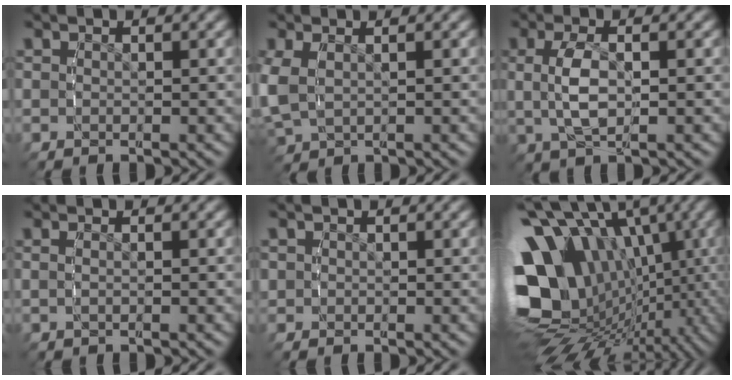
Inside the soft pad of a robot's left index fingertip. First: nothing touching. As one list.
[{"total": 4.5, "force": [-0.3, 3.9, 2.4], "torque": [-0.093, -0.015, 0.001]}, {"total": 4.2, "force": [-0.7, 2.1, 3.6], "torque": [-0.094, 0.001, -0.013]}, {"total": 0.8, "force": [-0.5, 0.1, 0.6], "torque": [-0.022, -0.003, -0.006]}, {"total": 1.3, "force": [-0.1, 1.2, 0.3], "torque": [-0.020, -0.007, 0.004]}, {"total": 21.5, "force": [-3.0, 16.5, 13.4], "torque": [-0.269, -0.065, -0.043]}]